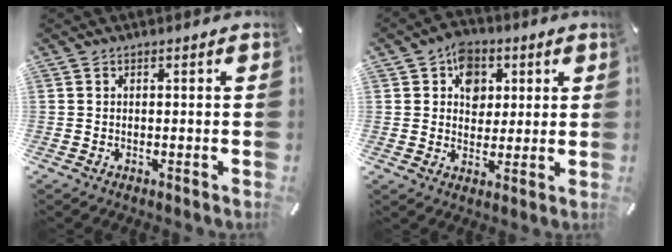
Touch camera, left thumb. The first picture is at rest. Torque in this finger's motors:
{"motor_torque": [0.96, 0.95, 0.50, -0.55, 0.21]}